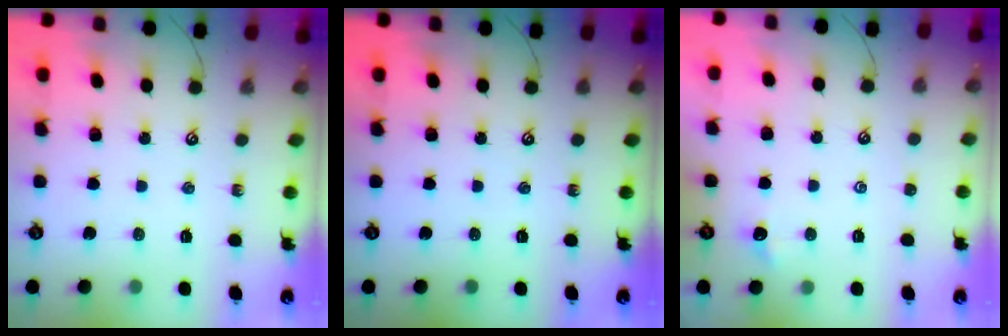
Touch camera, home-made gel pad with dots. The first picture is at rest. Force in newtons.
{"total": 0.0}
{"total": 0.9, "press": 0.8, "slide": 0.4}